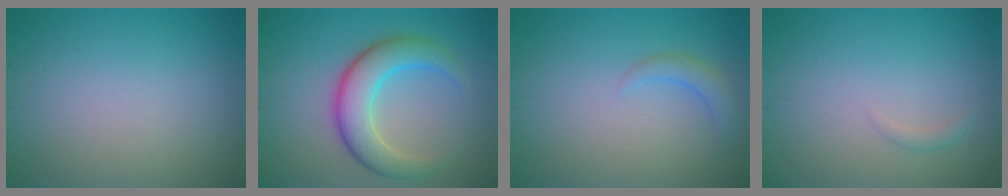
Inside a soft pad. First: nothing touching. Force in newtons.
{"total": 5.9, "press": 5.9, "slide": 0.2}
{"total": 1.8, "press": 1.8, "slide": 0.3}
{"total": 0.7, "press": 0.7, "slide": 0.1}